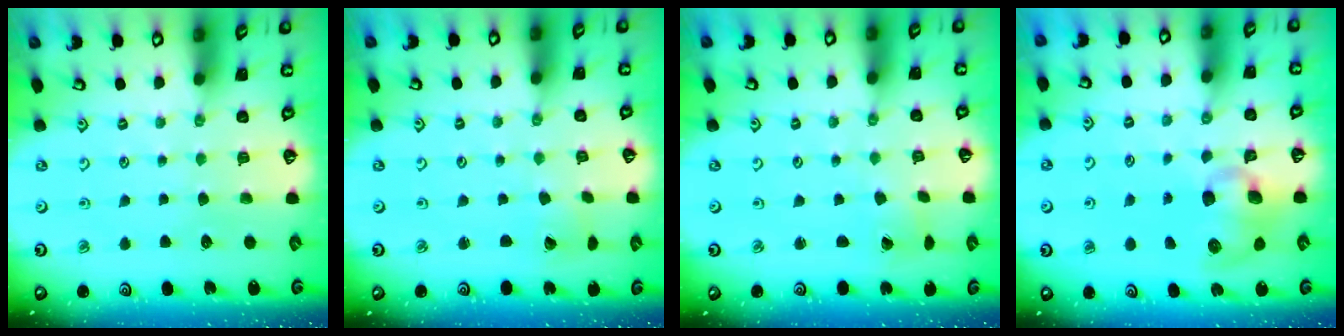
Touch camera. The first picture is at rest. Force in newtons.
{"total": 1.9, "press": 1.9, "slide": 0.2}
{"total": 1.2, "press": 1.2, "slide": 0.1}
{"total": 10.2, "press": 10.0, "slide": 1.8}